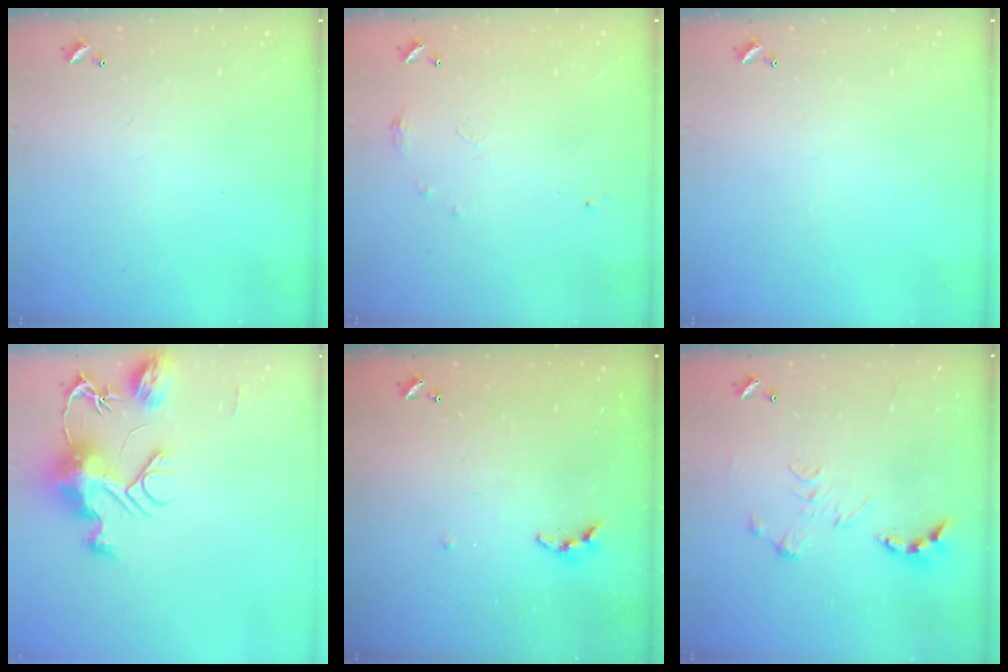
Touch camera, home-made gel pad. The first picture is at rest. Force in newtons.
{"total": 6.0, "press": 5.9, "slide": 0.8}
{"total": 0.0}
{"total": 13.2, "press": 13.2, "slide": 1.1}
{"total": 4.3, "press": 4.3, "slide": 0.4}
{"total": 0.0}